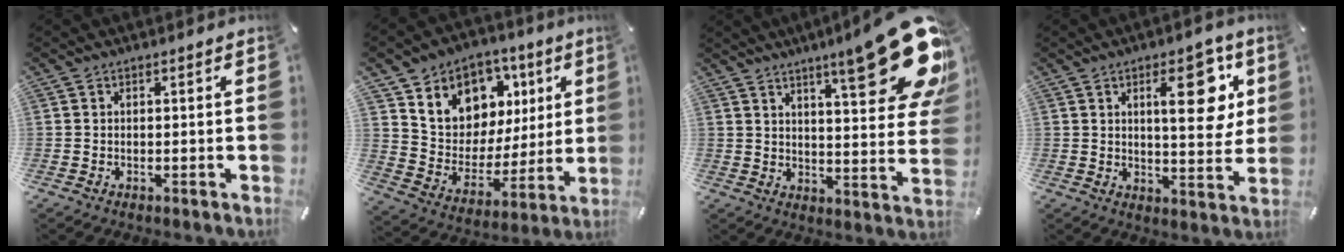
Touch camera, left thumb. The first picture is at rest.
{"total": 11.1, "force": [5.0, 9.8, 1.8], "torque": [-0.030, -0.053, 0.096]}
{"total": 22.9, "force": [13.3, 5.5, 17.8], "torque": [-0.242, -0.097, 0.209]}
{"total": 14.8, "force": [5.5, 6.2, 12.3], "torque": [-0.161, -0.017, 0.081]}